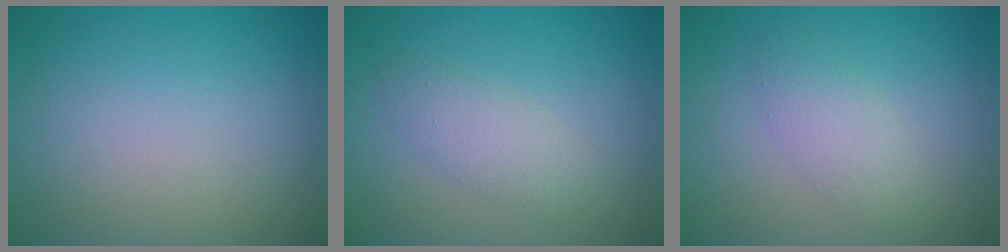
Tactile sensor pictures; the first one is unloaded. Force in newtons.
{"total": 2.4, "press": 2.4, "slide": 0.1}
{"total": 2.5, "press": 2.5, "slide": 0.2}